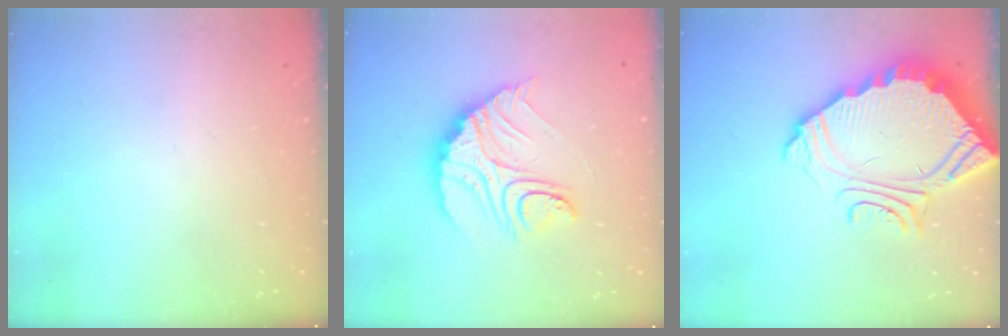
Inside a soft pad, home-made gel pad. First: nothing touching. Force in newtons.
{"total": 13.2, "press": 13.2, "slide": 1.0}
{"total": 8.9, "press": 8.9, "slide": 0.6}